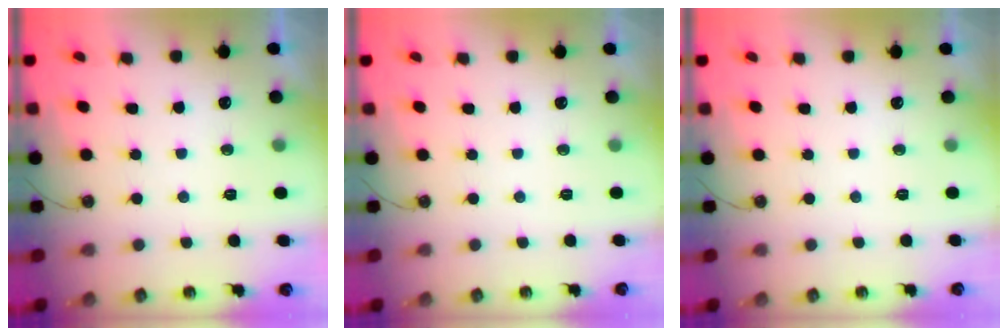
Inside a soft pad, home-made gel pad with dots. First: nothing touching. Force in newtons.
{"total": 0.0}
{"total": 0.0}